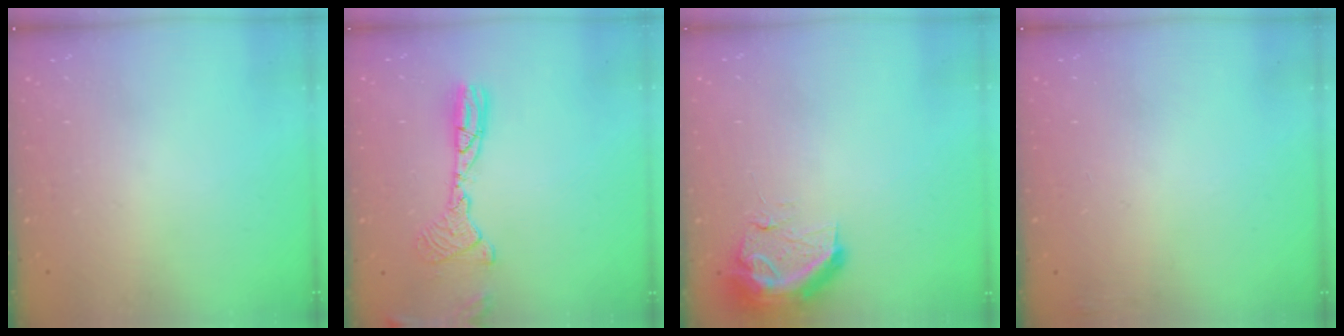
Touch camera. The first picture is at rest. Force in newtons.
{"total": 11.9, "press": 11.6, "slide": 2.5}
{"total": 14.4, "press": 11.8, "slide": 8.4}
{"total": 3.9, "press": 3.6, "slide": 1.5}